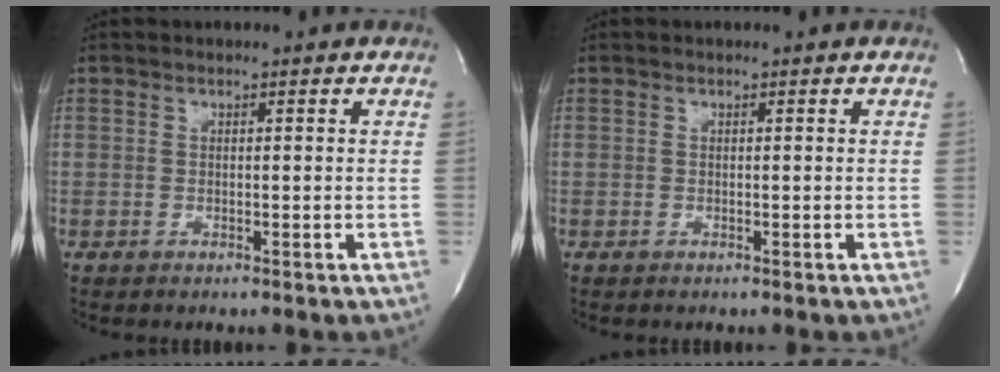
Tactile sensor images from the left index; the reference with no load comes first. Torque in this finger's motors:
{"motor_torque": [0.00, 0.00, 0.00, 0.00]}